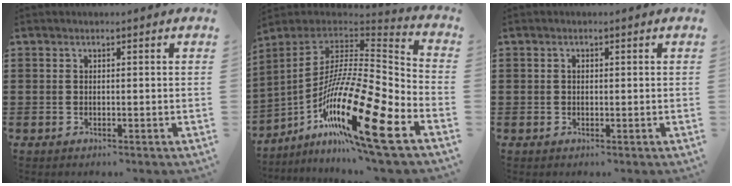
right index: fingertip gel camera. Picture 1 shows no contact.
{"total": 22.4, "force": [-11.2, 3.6, 19.0], "torque": [-0.390, 0.011, -0.207]}
{"total": 0.6, "force": [0.1, 0.4, 0.4], "torque": [-0.009, 0.001, 0.001]}